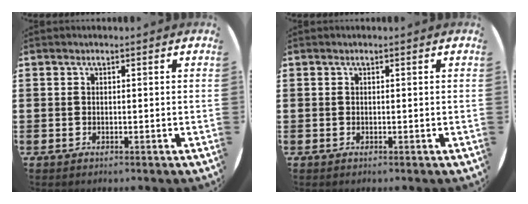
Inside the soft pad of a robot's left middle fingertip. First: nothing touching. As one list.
[{"total": 0.0}]